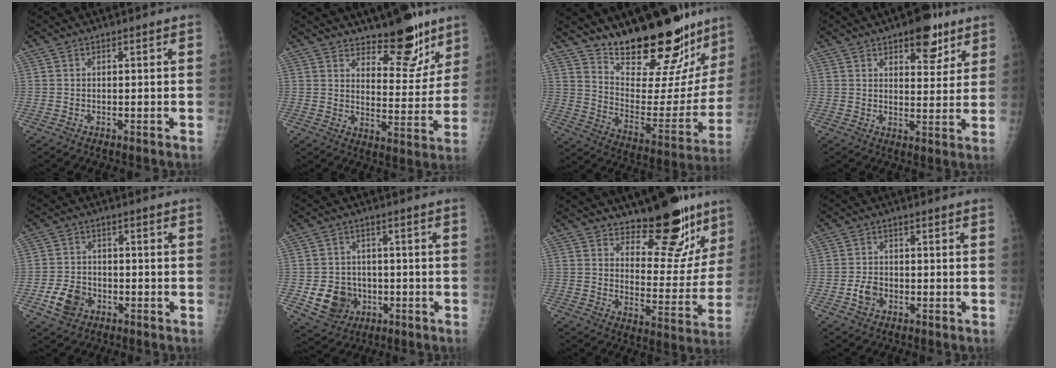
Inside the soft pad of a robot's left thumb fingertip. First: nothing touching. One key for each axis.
{"total": 11.7, "fx": 8.7, "fy": 4.7, "fz": 6.2, "tx": -0.044, "ty": -0.066, "tz": 0.135}
{"total": 26.6, "fx": 22.0, "fy": 8.0, "fz": 12.6, "tx": -0.153, "ty": -0.143, "tz": 0.317}
{"total": 8.9, "fx": 5.4, "fy": 4.3, "fz": 5.6, "tx": -0.044, "ty": -0.026, "tz": 0.073}
{"total": 6.1, "fx": -2.6, "fy": 4.6, "fz": 3.0, "tx": -0.048, "ty": 0.013, "tz": -0.044}
{"total": 8.6, "fx": -2.0, "fy": 7.6, "fz": 3.5, "tx": -0.030, "ty": 0.008, "tz": -0.023}
{"total": 14.7, "fx": 11.4, "fy": 5.6, "fz": 7.3, "tx": -0.046, "ty": -0.097, "tz": 0.164}
{"total": 3.3, "fx": -1.2, "fy": 2.5, "fz": 1.9, "tx": -0.029, "ty": 0.009, "tz": -0.023}